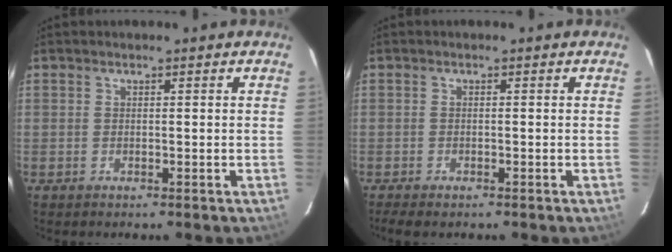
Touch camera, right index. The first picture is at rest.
{"total": 3.2, "force": [-2.6, 0.8, 1.7], "torque": [-0.041, -0.016, -0.043]}